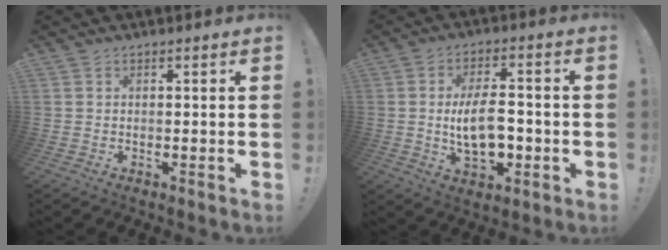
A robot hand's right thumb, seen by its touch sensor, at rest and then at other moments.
{"total": 12.0, "force": [-1.6, 6.3, 10.1], "torque": [-0.183, 0.002, -0.031]}